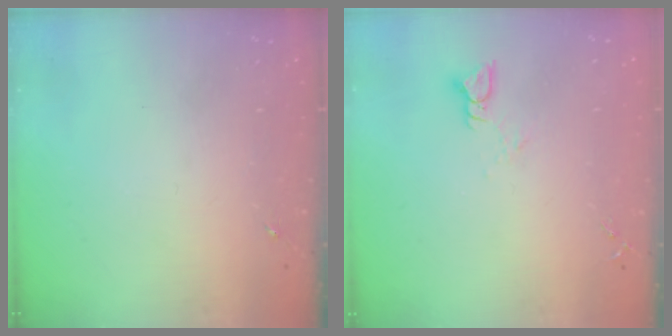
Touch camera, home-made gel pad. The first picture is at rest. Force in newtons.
{"total": 3.6, "press": 3.6, "slide": 0.4}